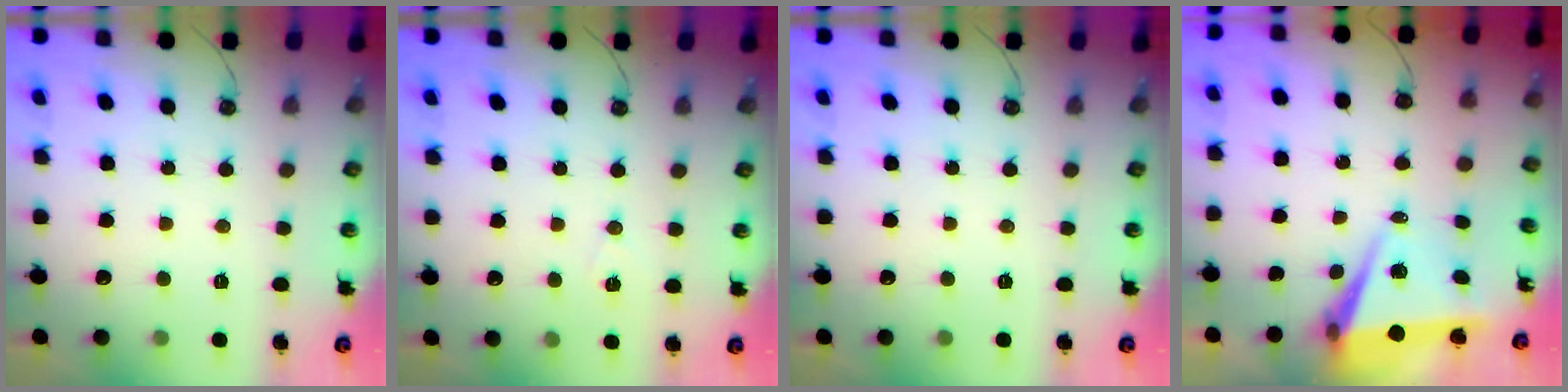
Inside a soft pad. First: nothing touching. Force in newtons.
{"total": 6.4, "press": 4.6, "slide": 4.5}
{"total": 0.0}
{"total": 7.6, "press": 6.1, "slide": 4.5}